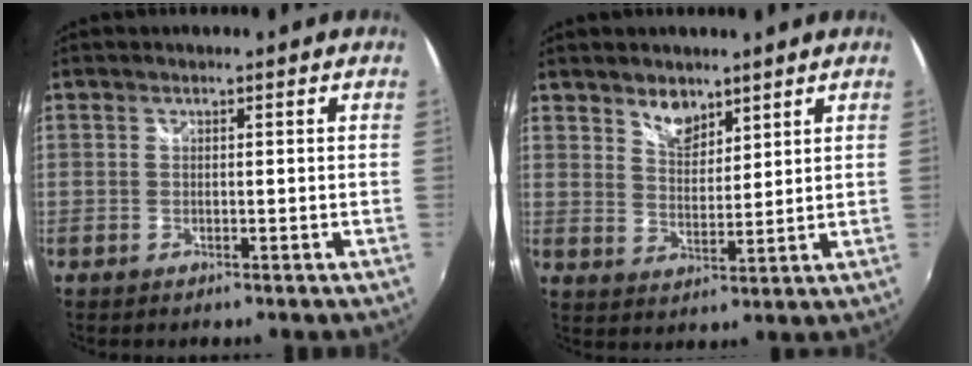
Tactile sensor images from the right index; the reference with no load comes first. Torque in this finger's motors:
{"motor_torque": [0.03, 0.13, 0.06, 0.05]}